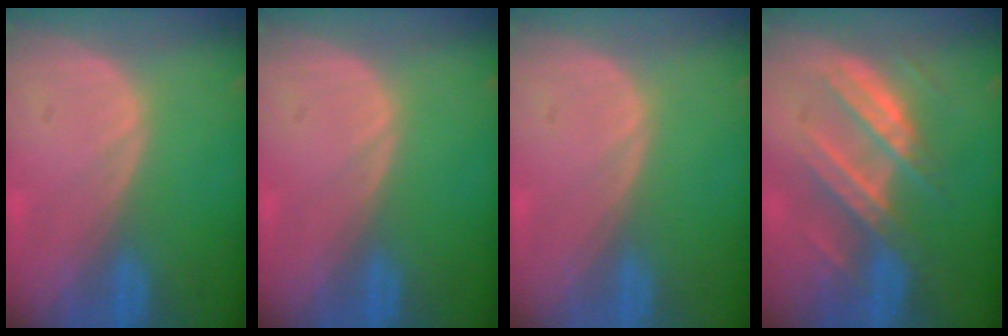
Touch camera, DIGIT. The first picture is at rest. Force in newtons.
{"total": 0.0}
{"total": 0.5, "press": 0.0, "slide": 0.5}
{"total": 7.3, "press": 7.3, "slide": 0.1}